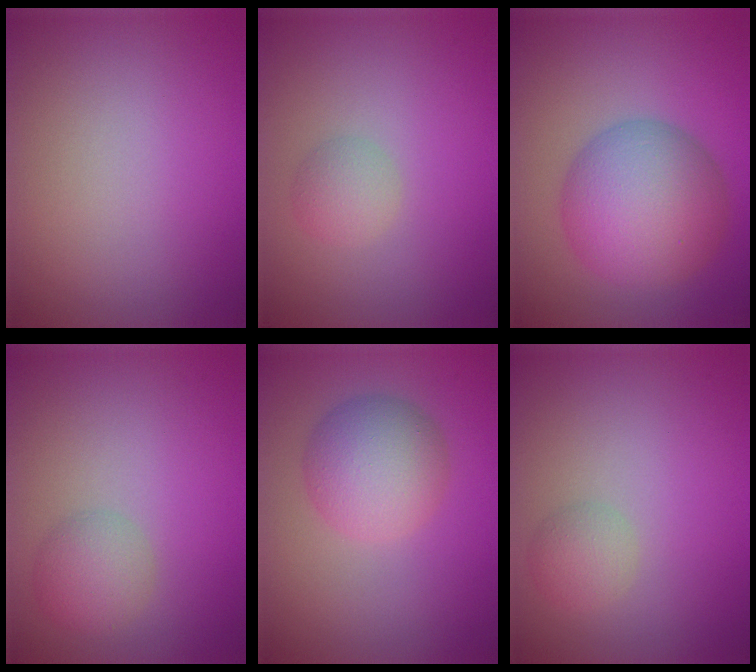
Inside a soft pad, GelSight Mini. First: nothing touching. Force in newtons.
{"total": 1.8, "press": 1.8, "slide": 0.0}
{"total": 8.8, "press": 8.8, "slide": 0.1}
{"total": 2.1, "press": 2.1, "slide": 0.2}
{"total": 5.1, "press": 5.1, "slide": 0.3}
{"total": 1.7, "press": 1.7, "slide": 0.1}